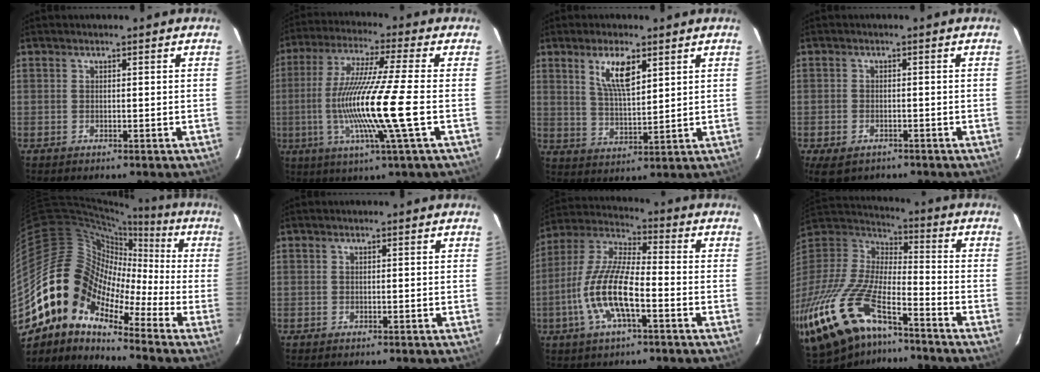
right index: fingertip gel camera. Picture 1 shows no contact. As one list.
[{"total": 15.7, "force": [-3.2, -1.5, 15.3], "torque": [-0.292, -0.015, -0.058]}, {"total": 7.7, "force": [4.0, 2.7, 6.1], "torque": [-0.109, -0.001, 0.080]}, {"total": 5.3, "force": [-3.3, 3.3, 2.5], "torque": [-0.062, -0.015, -0.051]}, {"total": 14.1, "force": [-8.1, 9.3, 6.9], "torque": [-0.109, 0.011, -0.178]}, {"total": 0.0}, {"total": 13.3, "force": [-4.6, 3.7, 11.9], "torque": [-0.253, -0.002, -0.091]}, {"total": 31.7, "force": [-21.9, 11.8, 19.7], "torque": [-0.422, -0.068, -0.373]}]